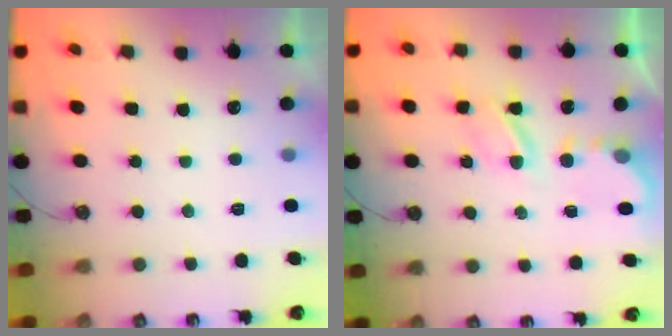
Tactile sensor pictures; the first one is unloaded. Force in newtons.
{"total": 5.7, "press": 5.7, "slide": 0.3}